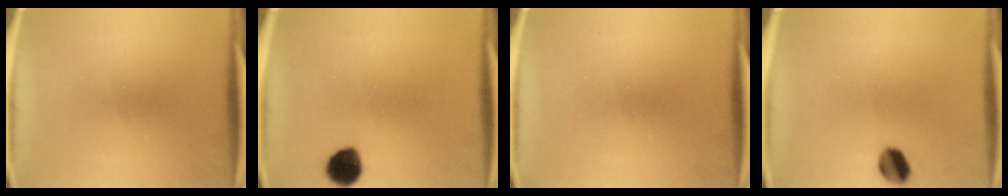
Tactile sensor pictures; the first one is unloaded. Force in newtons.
{"total": 7.5}
{"total": 0.0}
{"total": 5.6}